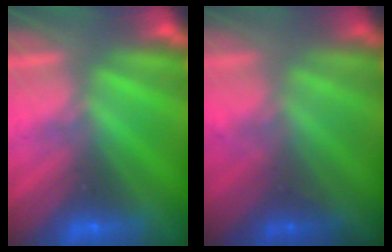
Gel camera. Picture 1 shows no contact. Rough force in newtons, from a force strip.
{"total": 1.1}